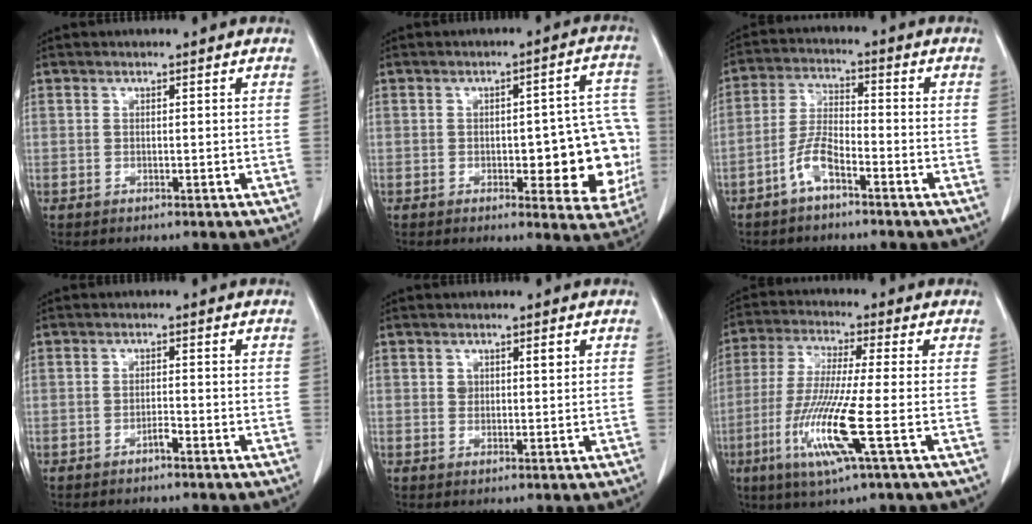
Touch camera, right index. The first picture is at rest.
{"total": 13.6, "force": [-2.2, 4.7, 12.6], "torque": [-0.123, 0.027, -0.021]}
{"total": 5.6, "force": [-3.5, 1.4, 4.1], "torque": [-0.093, 0.008, -0.071]}
{"total": 1.2, "force": [-1.0, 0.0, 0.7], "torque": [-0.011, 0.002, -0.017]}
{"total": 1.7, "force": [0.8, 0.9, 1.2], "torque": [-0.018, 0.003, 0.016]}
{"total": 12.0, "force": [-3.9, -0.4, 11.3], "torque": [-0.238, -0.027, -0.082]}